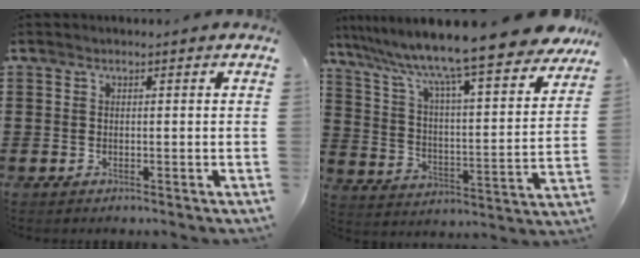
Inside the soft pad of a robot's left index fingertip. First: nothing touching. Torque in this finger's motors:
{"motor_torque": [2.14, 0.00, 1.05, 0.16]}